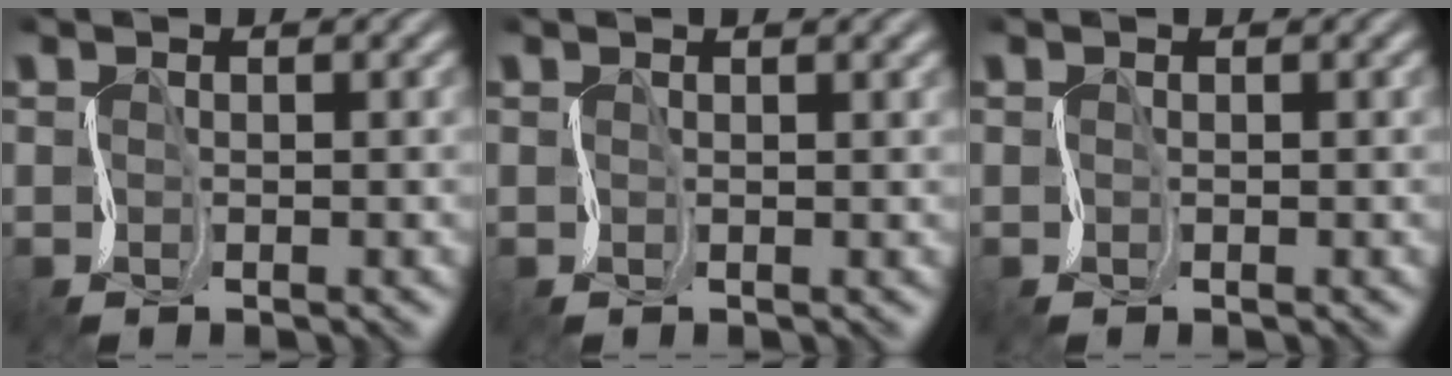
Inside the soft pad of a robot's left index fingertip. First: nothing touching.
{"total": 1.2, "force": [1.1, 0.1, 0.5], "torque": [-0.010, 0.002, 0.003]}
{"total": 0.0}